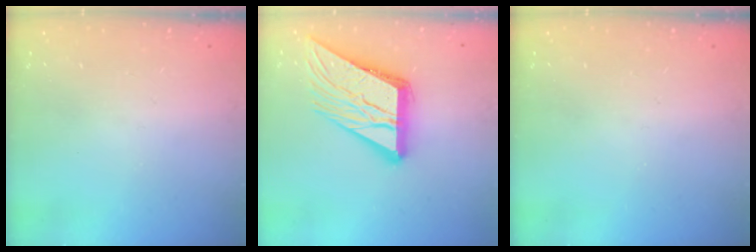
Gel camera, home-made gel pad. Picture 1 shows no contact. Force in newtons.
{"total": 20.0, "press": 19.8, "slide": 2.2}
{"total": 0.0}